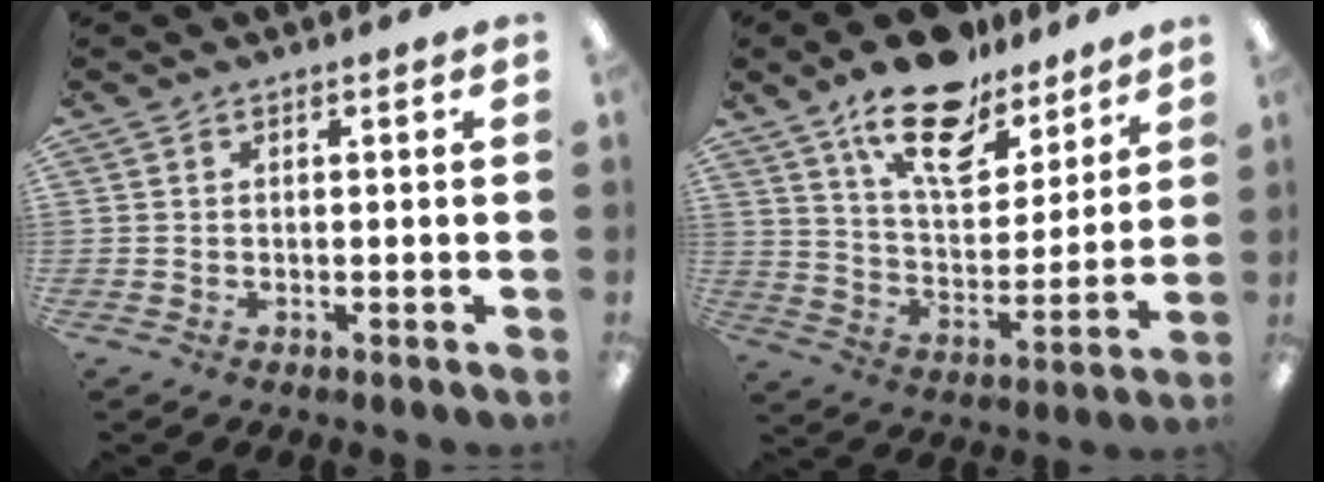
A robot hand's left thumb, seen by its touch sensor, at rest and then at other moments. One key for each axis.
{"total": 18.0, "fx": 12.9, "fy": 8.3, "fz": 9.4, "tx": -0.151, "ty": -0.073, "tz": 0.224}